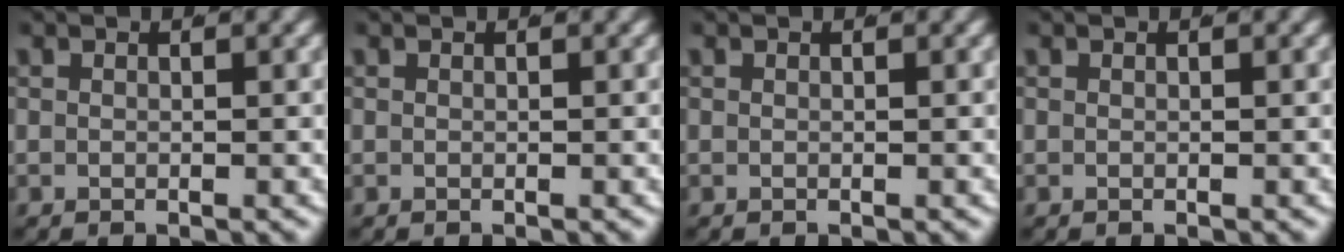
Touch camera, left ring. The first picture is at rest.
{"total": 0.0}
{"total": 0.0}
{"total": 0.0}